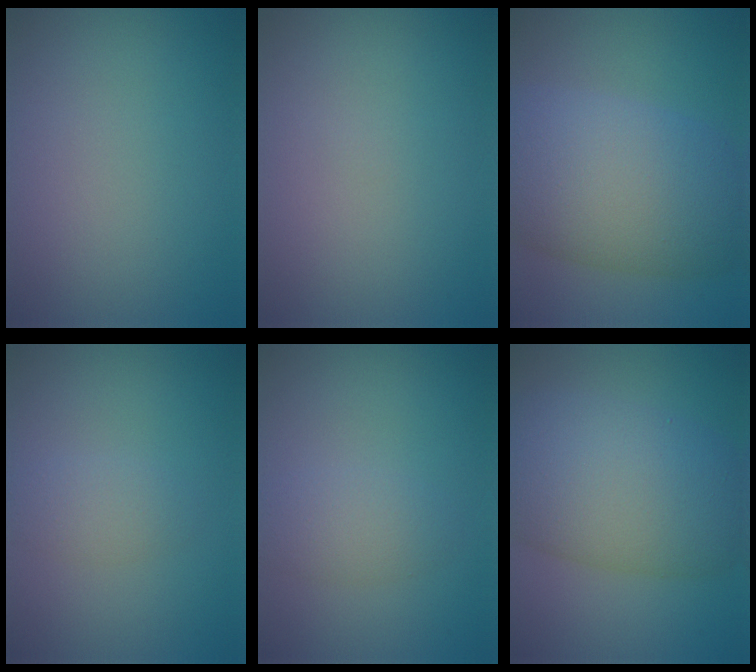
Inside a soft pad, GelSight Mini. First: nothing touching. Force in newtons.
{"total": 0.0}
{"total": 10.9, "press": 10.9, "slide": 0.3}
{"total": 1.6, "press": 1.6, "slide": 0.2}
{"total": 2.2, "press": 2.1, "slide": 0.1}
{"total": 10.1, "press": 10.1, "slide": 0.2}